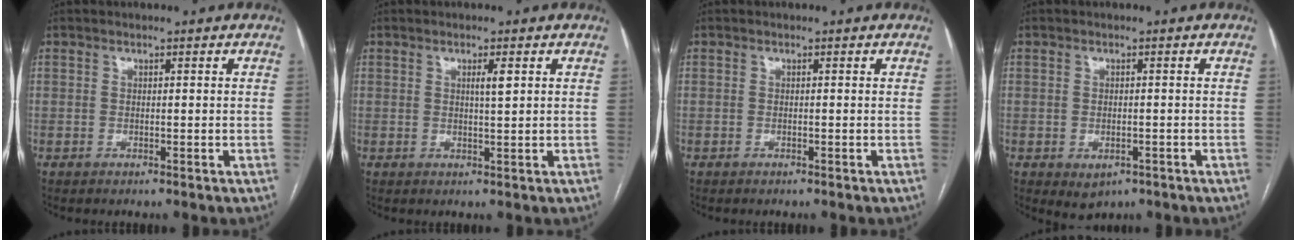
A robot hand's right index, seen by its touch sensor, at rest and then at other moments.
{"total": 2.0, "force": [0.9, 0.1, 1.8], "torque": [-0.031, -0.004, 0.013]}
{"total": 0.0}
{"total": 2.8, "force": [-1.1, 1.9, 1.6], "torque": [-0.020, -0.003, -0.003]}